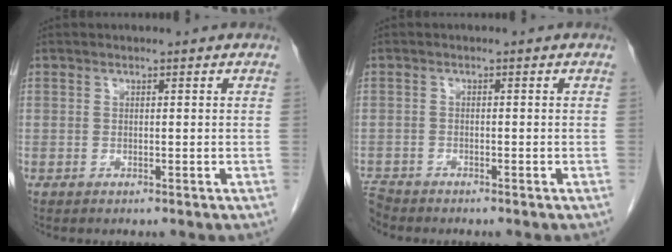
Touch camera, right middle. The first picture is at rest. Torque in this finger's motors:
{"motor_torque": [-0.43, -0.02, -0.04, -0.01]}